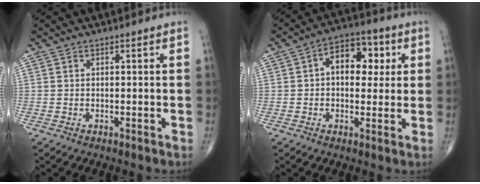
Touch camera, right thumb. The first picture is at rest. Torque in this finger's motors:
{"motor_torque": [-0.19, 0.34, 0.39, 0.27, 0.05]}